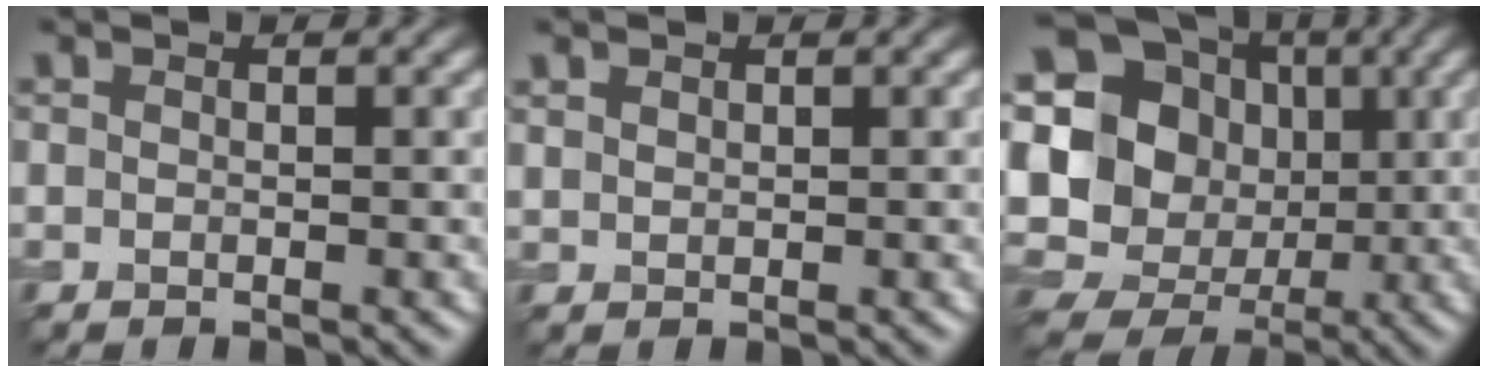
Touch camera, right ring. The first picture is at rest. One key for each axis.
{"total": 1.0, "fx": 0.8, "fy": 0.6, "fz": 0.3, "tx": -0.008, "ty": 0.000, "tz": 0.019}
{"total": 21.5, "fx": 1.1, "fy": 20.1, "fz": 7.3, "tx": -0.166, "ty": 0.009, "tz": -0.024}